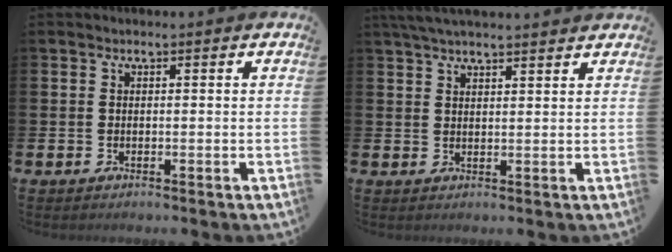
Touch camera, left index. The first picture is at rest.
{"total": 3.9, "force": [3.6, 0.4, 1.4], "torque": [-0.038, -0.005, 0.068]}